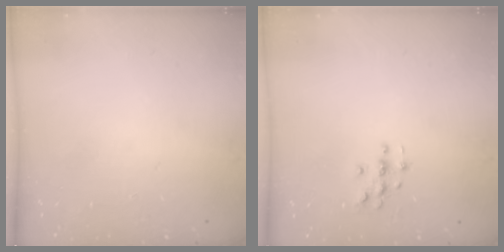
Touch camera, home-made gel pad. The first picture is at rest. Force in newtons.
{"total": 3.4, "press": 3.4, "slide": 0.2}